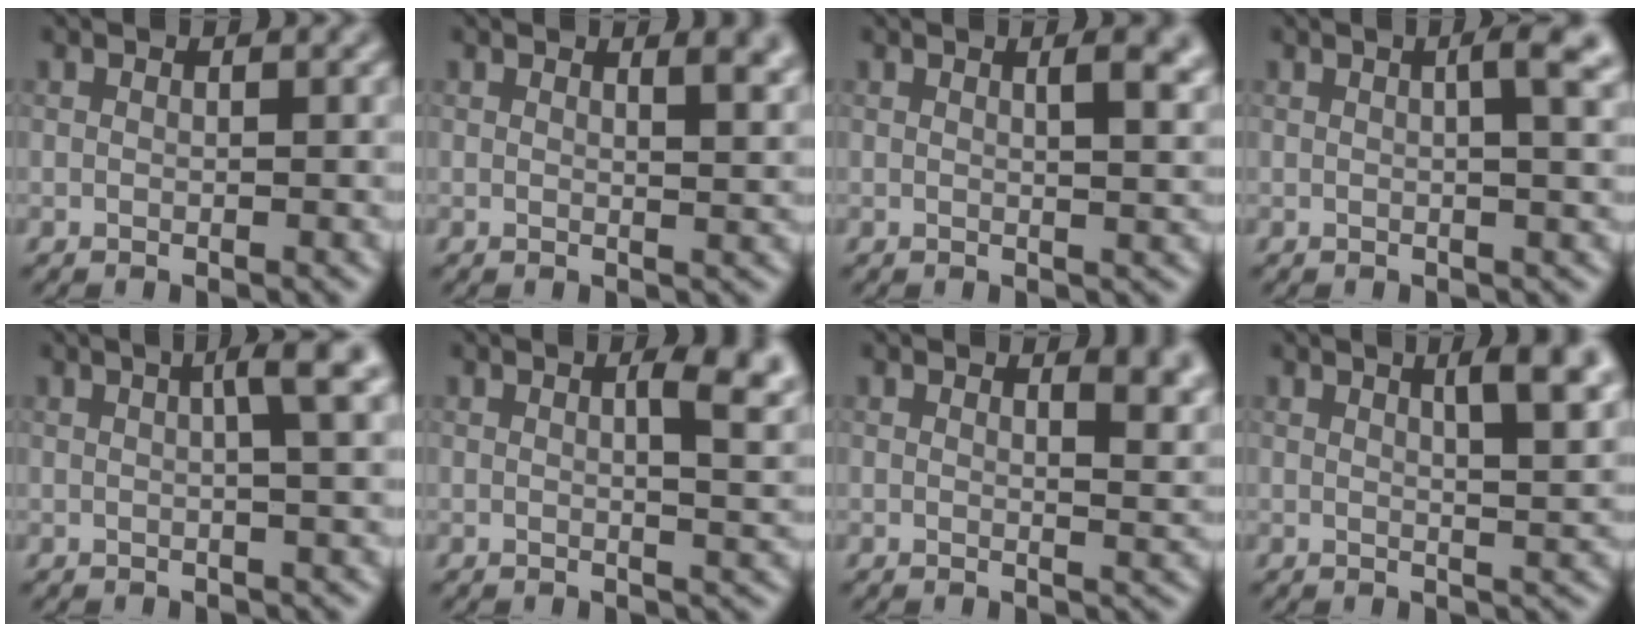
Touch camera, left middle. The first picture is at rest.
{"total": 3.4, "force": [1.9, 1.3, 2.5], "torque": [-0.015, 0.004, 0.024]}
{"total": 3.8, "force": [1.5, 1.4, 3.2], "torque": [-0.028, 0.005, 0.018]}
{"total": 5.1, "force": [1.2, 1.7, 4.6], "torque": [-0.038, 0.022, 0.006]}
{"total": 4.2, "force": [1.0, 0.7, 4.0], "torque": [-0.054, 0.013, 0.013]}
{"total": 5.0, "force": [1.5, 1.6, 4.5], "torque": [-0.048, 0.004, 0.020]}
{"total": 4.6, "force": [2.5, 1.9, 3.4], "torque": [-0.019, 0.004, 0.031]}
{"total": 6.0, "force": [2.5, 1.8, 5.2], "torque": [-0.046, 0.012, 0.028]}